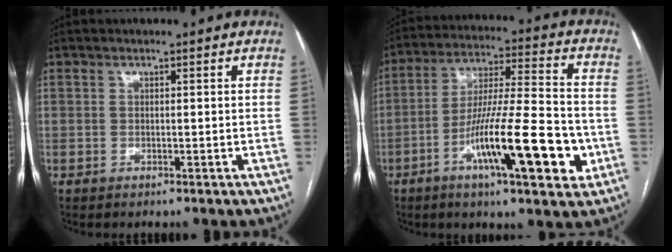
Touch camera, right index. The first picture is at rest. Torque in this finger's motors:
{"motor_torque": [1.18, -0.87, 1.05, 0.21]}